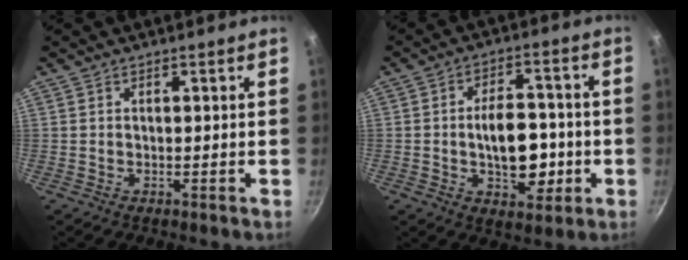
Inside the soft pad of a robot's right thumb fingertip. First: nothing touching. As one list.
[{"total": 12.3, "force": [-1.9, 7.3, 9.7], "torque": [-0.109, 0.017, -0.026]}]